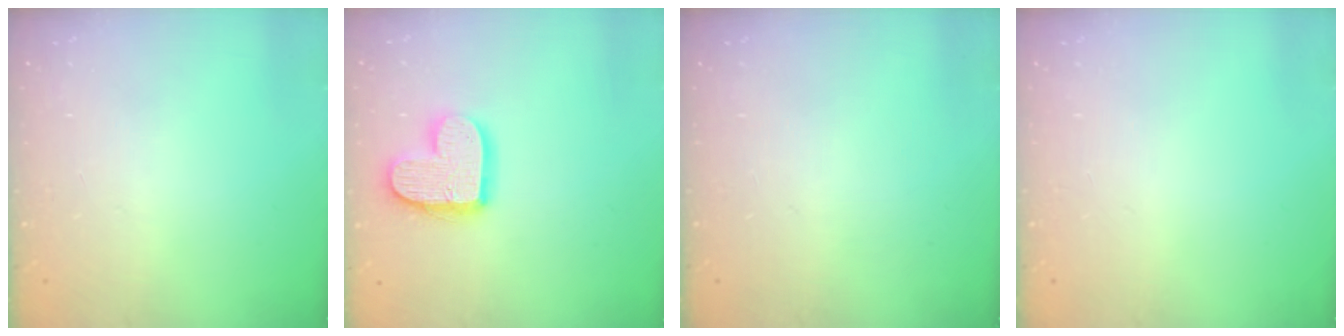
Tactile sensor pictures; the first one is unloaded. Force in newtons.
{"total": 14.4, "press": 14.3, "slide": 1.0}
{"total": 0.0}
{"total": 0.0}